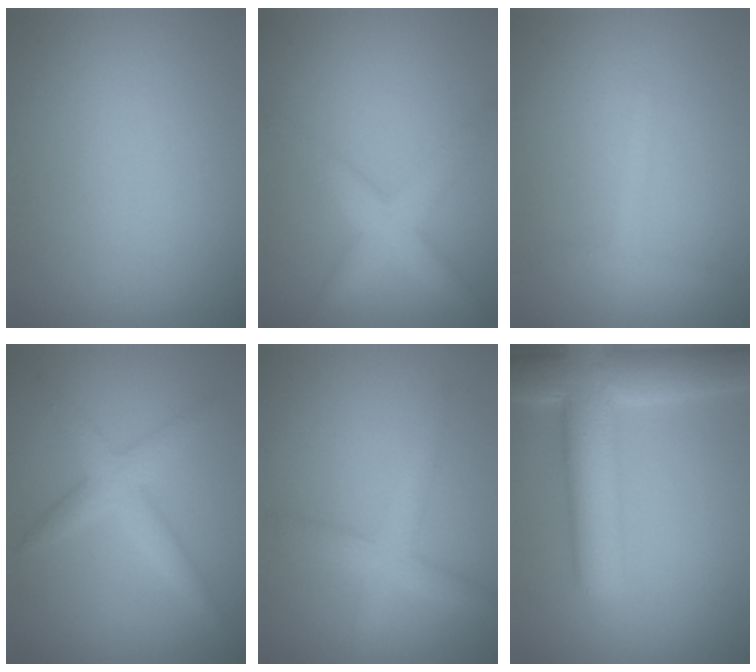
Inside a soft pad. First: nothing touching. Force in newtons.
{"total": 3.9, "press": 3.9, "slide": 0.1}
{"total": 1.6, "press": 1.6, "slide": 0.1}
{"total": 3.0, "press": 3.0, "slide": 0.1}
{"total": 2.9, "press": 2.9, "slide": 0.1}
{"total": 8.3, "press": 8.3, "slide": 0.7}